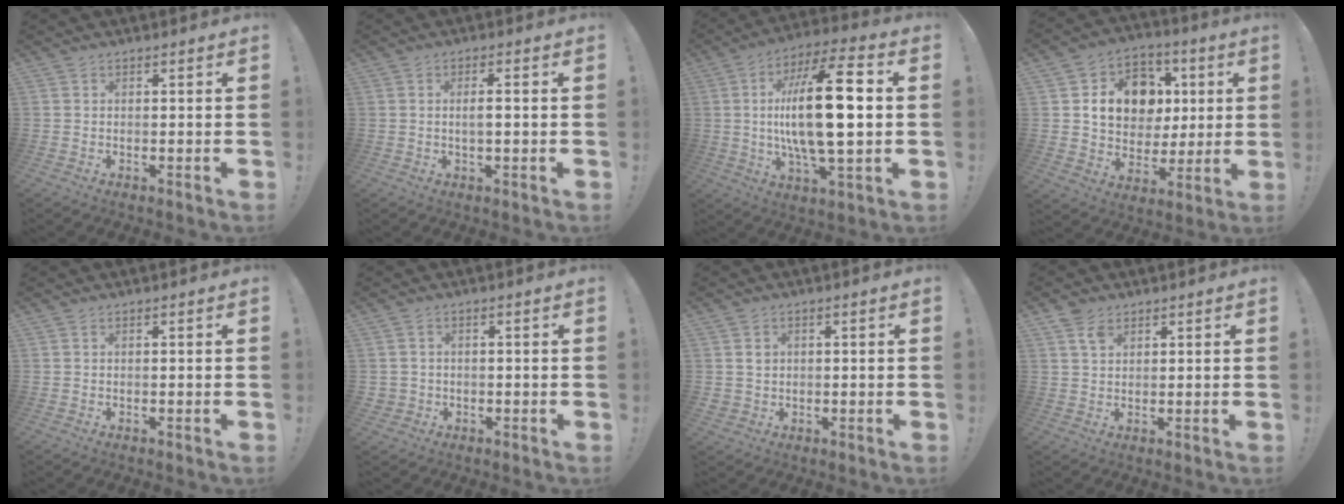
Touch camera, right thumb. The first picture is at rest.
{"total": 2.9, "force": [-0.1, 0.6, 2.9], "torque": [-0.049, 0.000, -0.005]}
{"total": 22.9, "force": [0.8, 7.2, 21.7], "torque": [-0.395, -0.005, 0.000]}
{"total": 15.9, "force": [4.4, 12.9, 8.1], "torque": [-0.116, -0.005, 0.100]}
{"total": 0.0}
{"total": 2.2, "force": [-0.1, 2.1, 0.6], "torque": [-0.002, -0.001, -0.001]}
{"total": 2.8, "force": [0.7, 2.6, 0.6], "torque": [0.008, -0.005, 0.010]}
{"total": 4.0, "force": [2.6, 2.4, 1.9], "torque": [-0.033, -0.009, 0.049]}